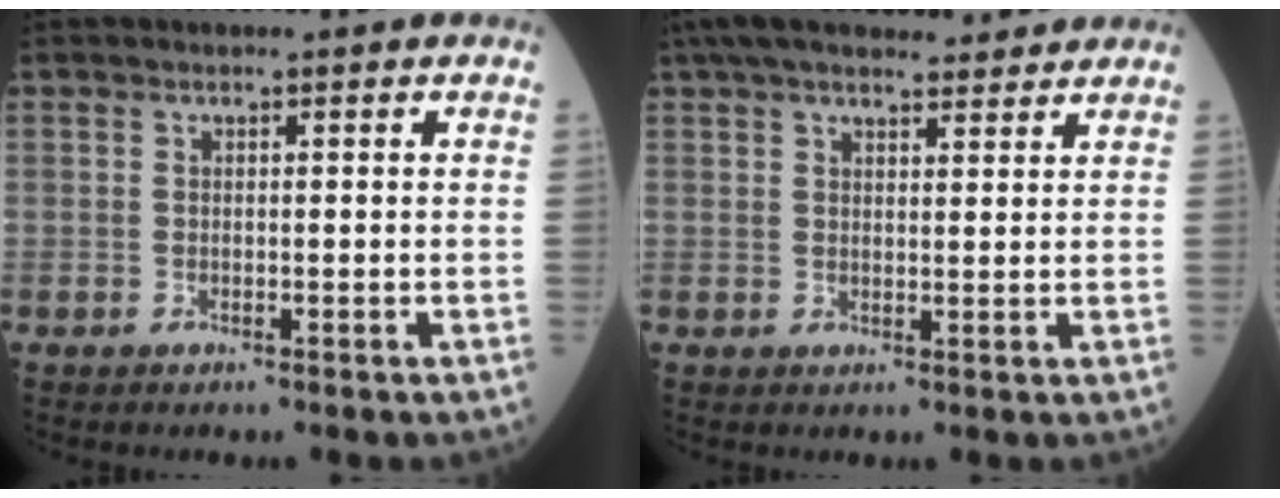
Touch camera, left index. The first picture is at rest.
{"total": 14.2, "force": [12.3, 3.4, 6.2], "torque": [-0.098, 0.047, 0.182]}